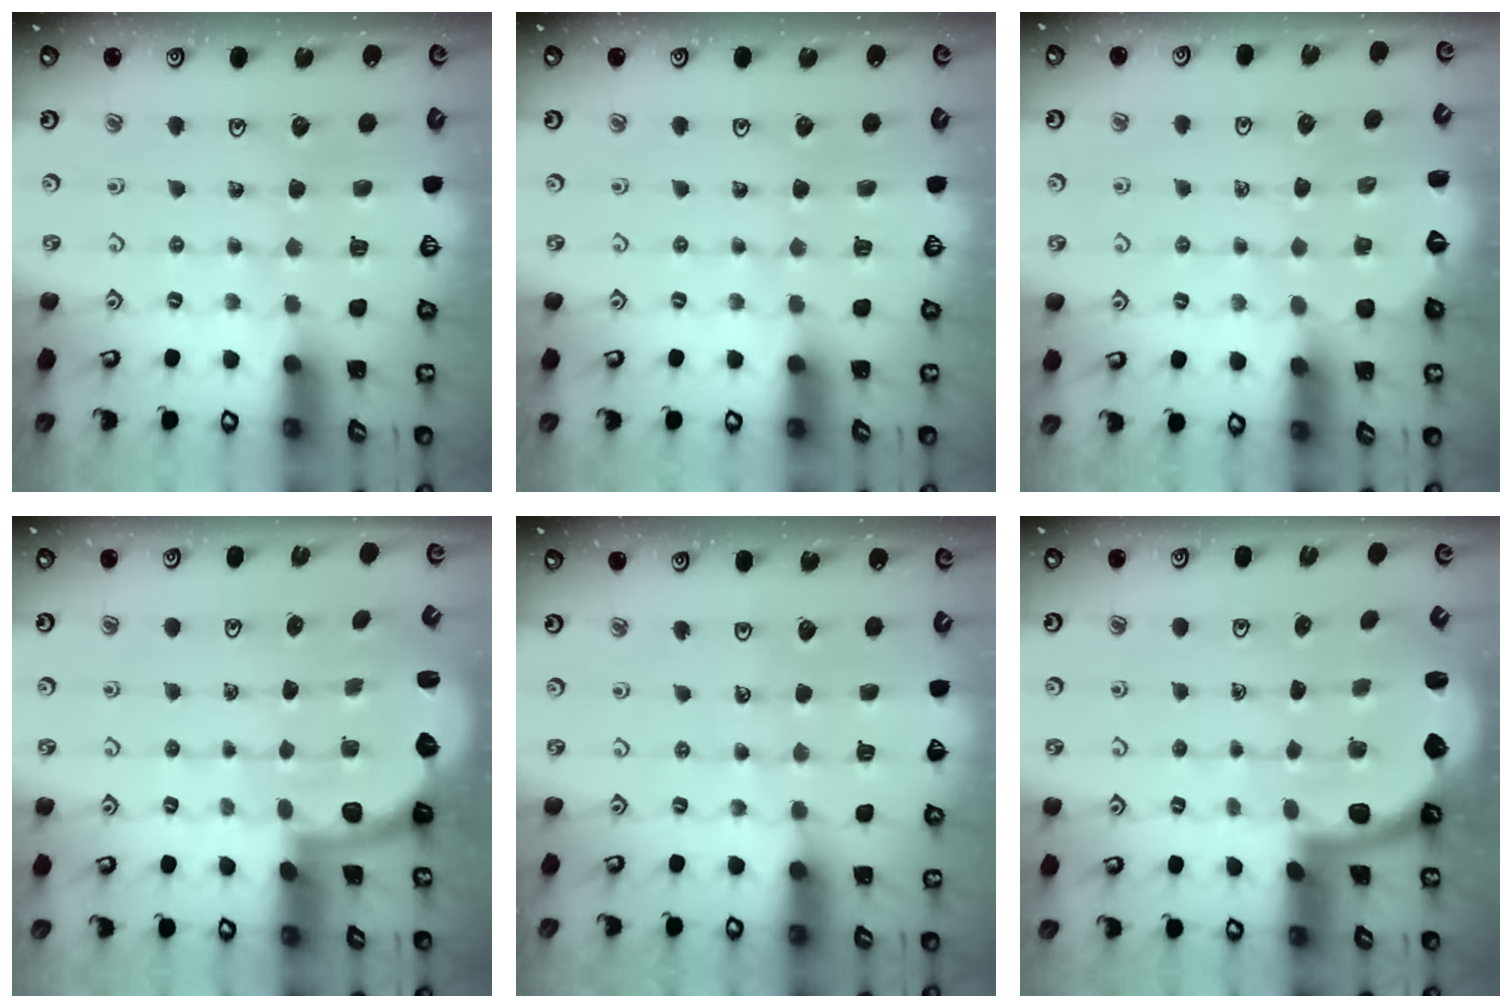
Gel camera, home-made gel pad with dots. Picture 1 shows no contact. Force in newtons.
{"total": 0.0}
{"total": 2.8, "press": 2.2, "slide": 1.8}
{"total": 2.6, "press": 2.3, "slide": 1.2}
{"total": 3.7, "press": 3.7, "slide": 0.4}
{"total": 2.4, "press": 2.4, "slide": 0.3}